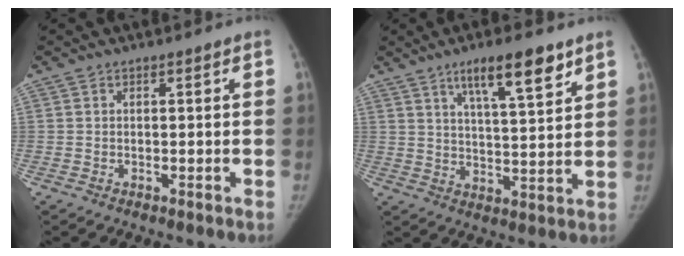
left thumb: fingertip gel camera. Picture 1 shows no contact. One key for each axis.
{"total": 11.1, "fx": 6.9, "fy": 2.5, "fz": 8.3, "tx": -0.121, "ty": -0.034, "tz": 0.114}